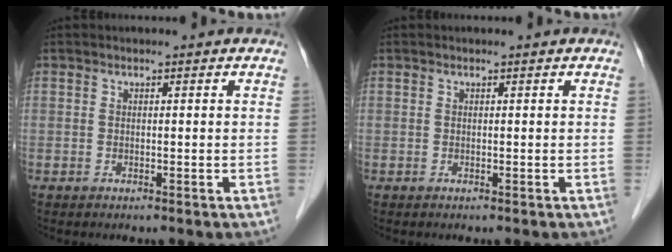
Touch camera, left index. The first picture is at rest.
{"total": 0.0}